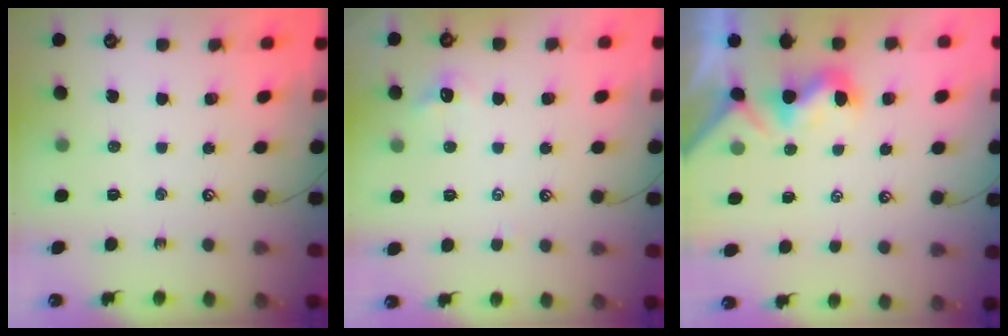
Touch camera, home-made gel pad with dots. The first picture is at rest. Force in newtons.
{"total": 0.0}
{"total": 1.4, "press": 1.2, "slide": 0.5}